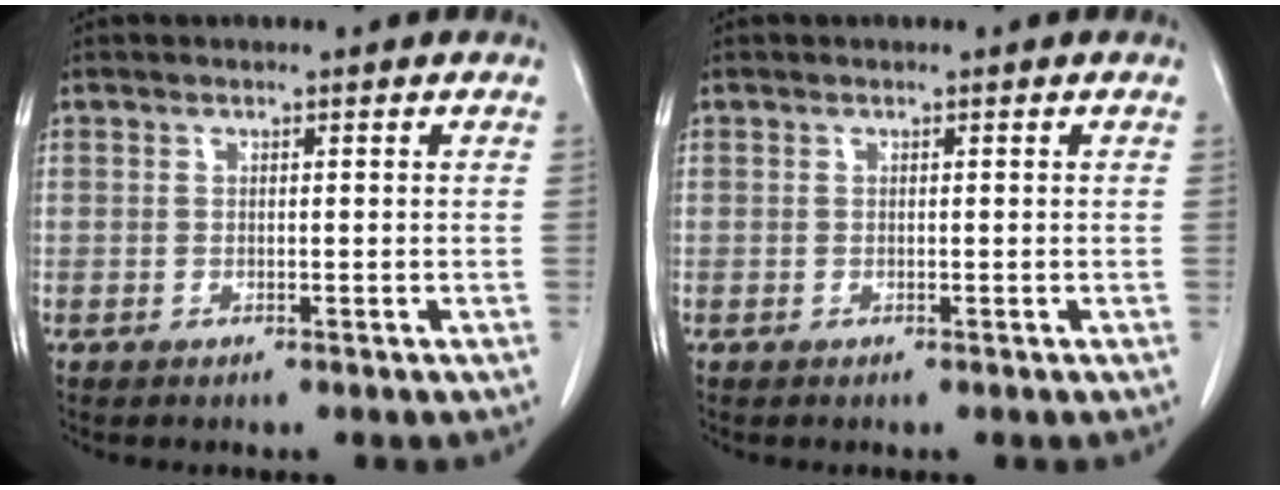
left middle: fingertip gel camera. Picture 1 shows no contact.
{"total": 0.0}